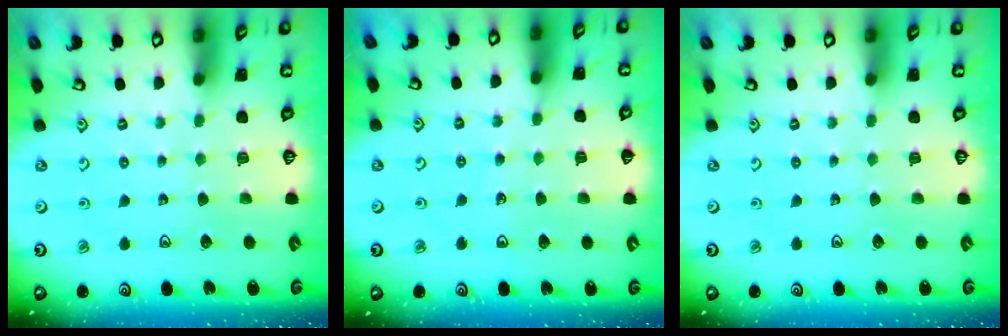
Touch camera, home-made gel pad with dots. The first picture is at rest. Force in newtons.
{"total": 3.0, "press": 3.0, "slide": 0.3}
{"total": 0.0}